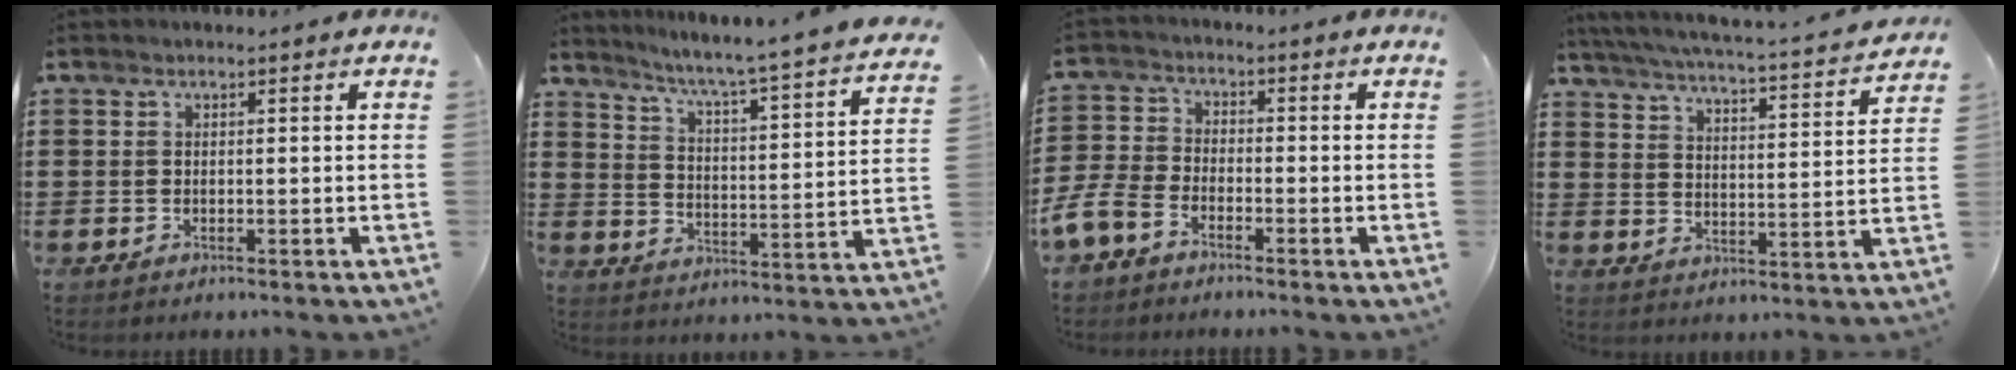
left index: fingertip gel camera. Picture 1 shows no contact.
{"total": 4.6, "force": [4.0, -1.3, 2.0], "torque": [-0.059, -0.047, 0.052]}
{"total": 5.0, "force": [-4.0, 2.1, 2.1], "torque": [-0.079, -0.006, -0.090]}
{"total": 4.0, "force": [3.7, -0.4, 1.5], "torque": [-0.052, -0.035, 0.052]}